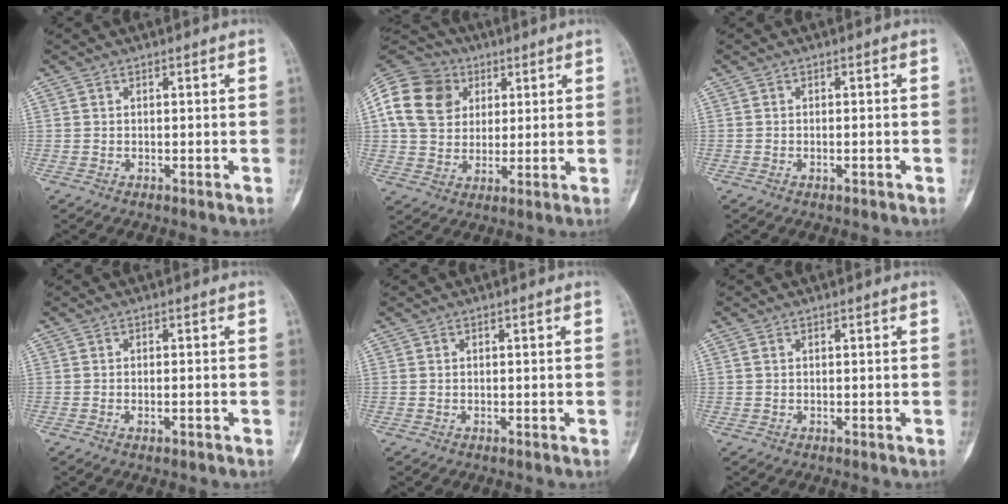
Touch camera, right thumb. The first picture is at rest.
{"total": 16.4, "force": [4.6, 13.5, 8.1], "torque": [-0.142, 0.014, 0.079]}
{"total": 1.0, "force": [-0.4, 0.4, 0.8], "torque": [-0.016, 0.008, -0.004]}
{"total": 1.6, "force": [-0.6, 0.5, 1.3], "torque": [-0.027, 0.010, -0.005]}
{"total": 0.0}
{"total": 0.6, "force": [0.2, 0.4, 0.4], "torque": [-0.011, 0.007, 0.006]}